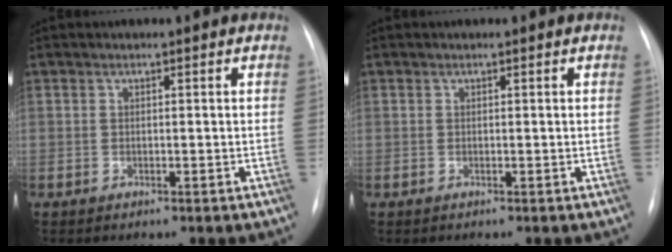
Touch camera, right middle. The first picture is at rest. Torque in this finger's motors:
{"motor_torque": [0.12, -0.06, -0.18, -0.21]}